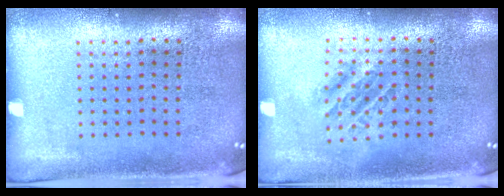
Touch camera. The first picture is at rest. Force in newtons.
{"total": 1.2, "press": 1.1, "slide": 0.6}